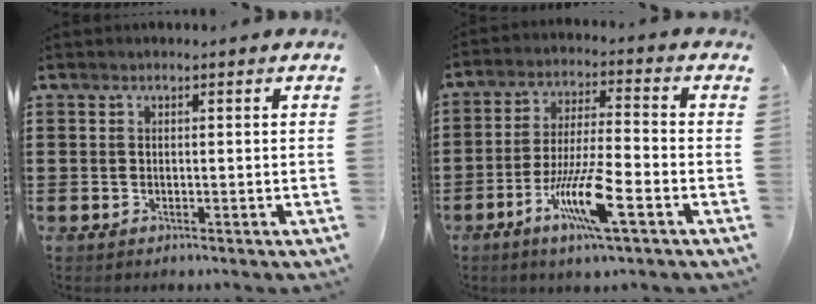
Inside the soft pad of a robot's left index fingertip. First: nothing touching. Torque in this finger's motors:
{"motor_torque": [1.58, 0.56, 0.85, 0.21]}